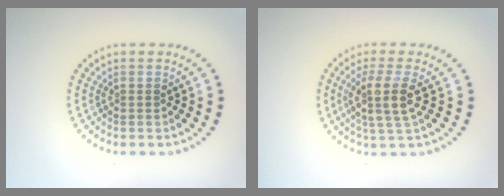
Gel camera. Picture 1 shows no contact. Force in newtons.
{"total": 3.4, "press": 2.8, "slide": 1.8}